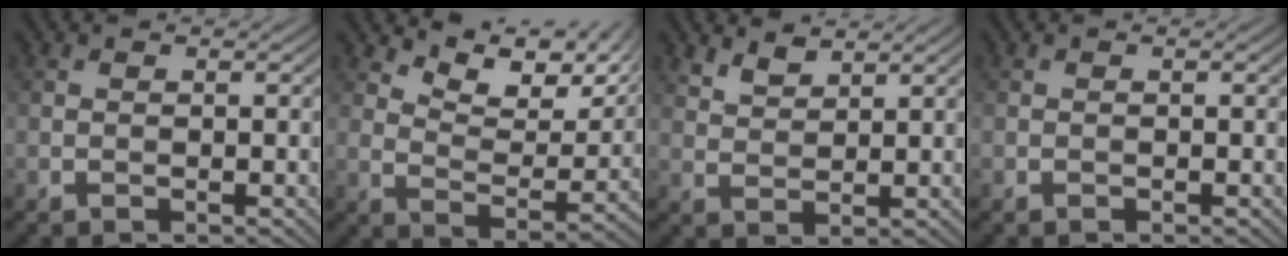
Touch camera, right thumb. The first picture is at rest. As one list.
[{"total": 11.1, "force": [8.4, 3.7, 6.2], "torque": [-0.120, -0.005, 0.141]}, {"total": 3.3, "force": [2.7, 1.0, 1.5], "torque": [-0.036, -0.001, 0.063]}, {"total": 0.0}]